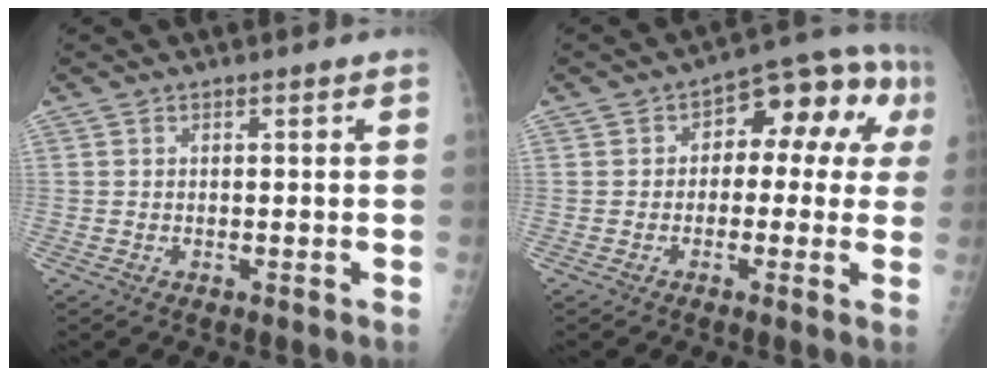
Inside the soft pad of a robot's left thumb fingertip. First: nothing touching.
{"total": 11.4, "force": [1.5, 7.2, 8.7], "torque": [-0.056, 0.048, 0.007]}